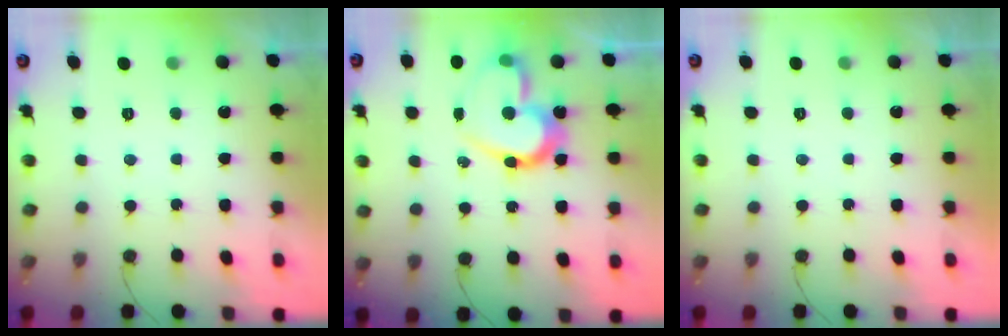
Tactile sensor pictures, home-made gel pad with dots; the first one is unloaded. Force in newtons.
{"total": 17.7, "press": 17.6, "slide": 1.4}
{"total": 1.7, "press": 1.7, "slide": 0.0}